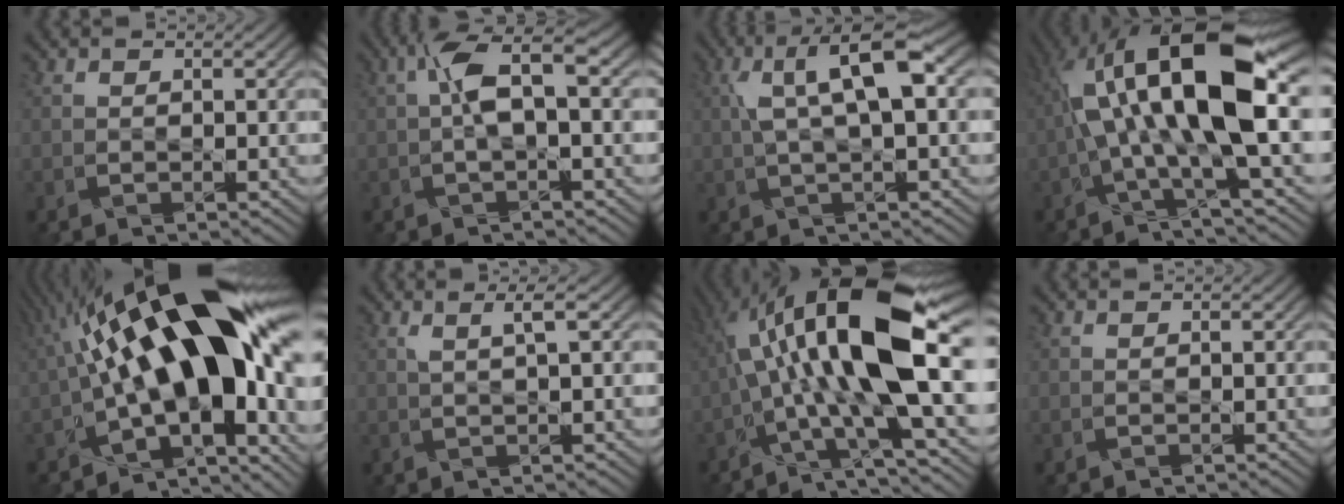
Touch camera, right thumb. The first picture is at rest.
{"total": 4.6, "force": [0.7, 1.1, 4.4], "torque": [-0.092, 0.017, 0.006]}
{"total": 7.7, "force": [2.1, 1.9, 7.1], "torque": [-0.134, 0.015, 0.035]}
{"total": 16.0, "force": [2.0, 5.1, 15.1], "torque": [-0.275, 0.022, 0.025]}
{"total": 19.1, "force": [1.1, 6.8, 17.9], "torque": [-0.258, 0.039, 0.001]}
{"total": 1.9, "force": [1.0, -0.1, 1.6], "torque": [-0.023, 0.011, 0.017]}
{"total": 17.4, "force": [1.6, 5.3, 16.5], "torque": [-0.288, 0.050, 0.011]}
{"total": 0.0}